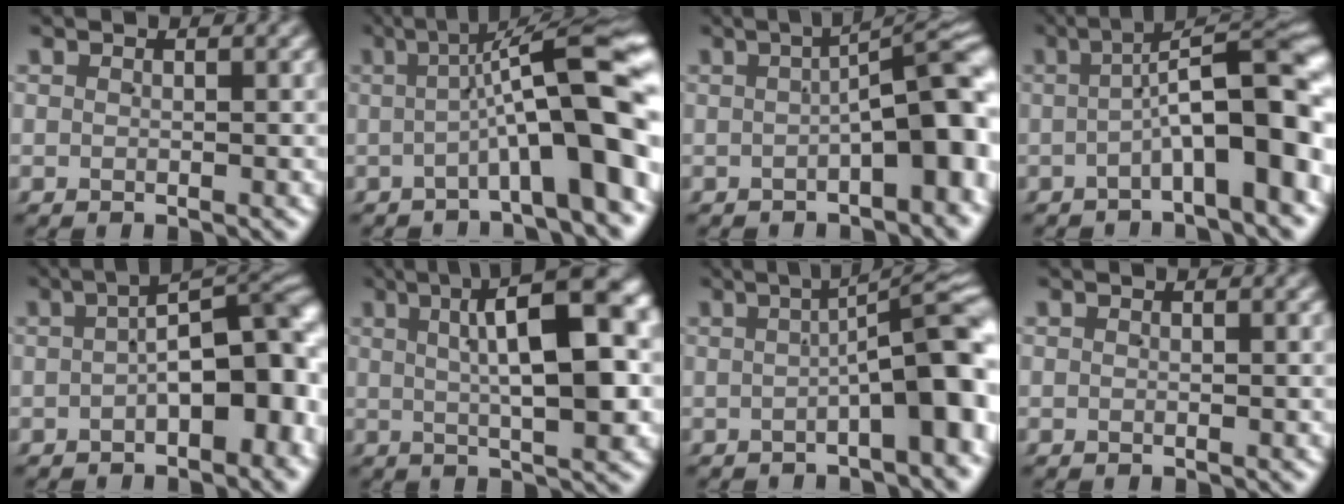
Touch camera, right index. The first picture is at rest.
{"total": 9.4, "force": [0.0, 1.8, 9.3], "torque": [-0.106, 0.019, -0.002]}
{"total": 6.9, "force": [-1.3, 2.1, 6.4], "torque": [-0.075, 0.008, -0.014]}
{"total": 8.7, "force": [-0.6, 2.2, 8.4], "torque": [-0.092, 0.014, -0.011]}
{"total": 8.9, "force": [-0.7, 4.3, 7.8], "torque": [-0.090, -0.007, -0.004]}
{"total": 11.4, "force": [3.5, 2.9, 10.4], "torque": [-0.129, 0.039, 0.044]}
{"total": 6.7, "force": [-1.1, 1.0, 6.6], "torque": [-0.068, 0.015, -0.014]}
{"total": 0.0}